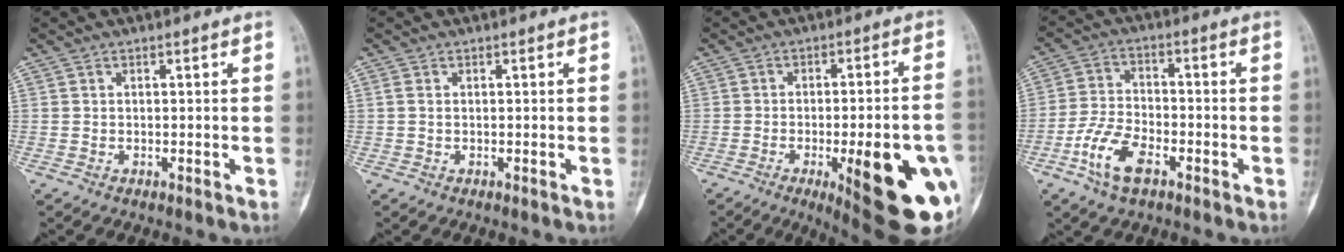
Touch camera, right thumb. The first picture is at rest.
{"total": 0.7, "force": [0.1, 0.5, 0.5], "torque": [-0.014, 0.000, 0.003]}
{"total": 22.5, "force": [-7.2, 6.1, 20.5], "torque": [-0.210, 0.004, -0.076]}
{"total": 9.4, "force": [-4.6, 4.8, 6.7], "torque": [-0.137, 0.019, -0.088]}